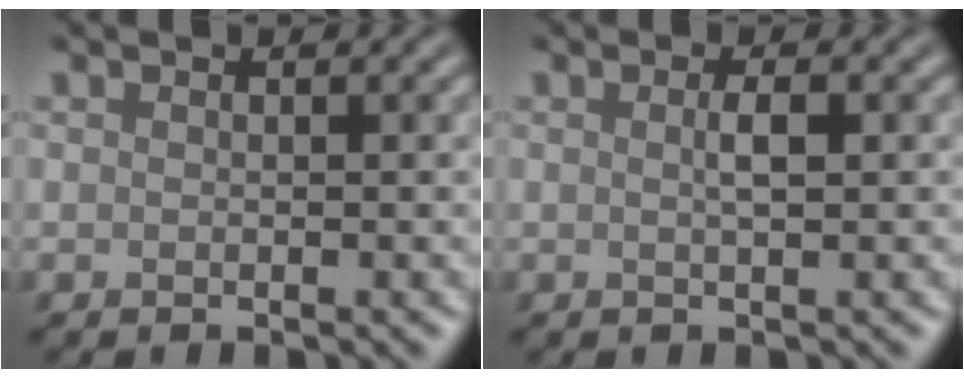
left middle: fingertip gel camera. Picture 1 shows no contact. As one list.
[{"total": 1.5, "force": [0.2, 0.2, 1.5], "torque": [-0.027, 0.004, 0.002]}]